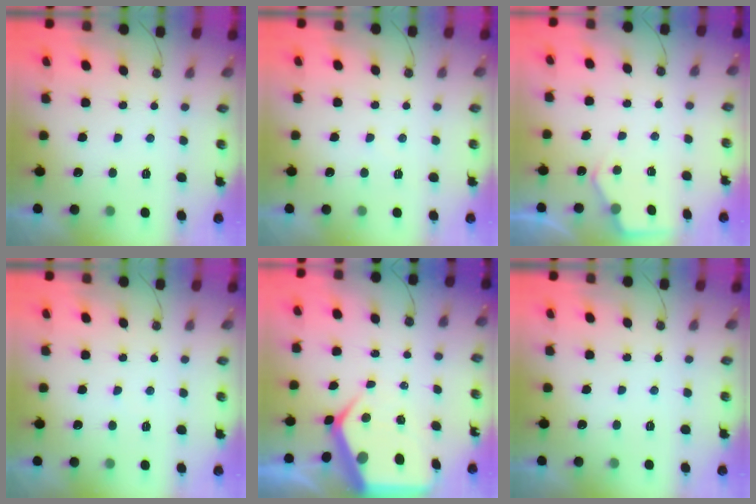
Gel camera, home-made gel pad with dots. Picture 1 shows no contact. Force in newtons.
{"total": 3.6, "press": 3.6, "slide": 0.5}
{"total": 3.6, "press": 3.6, "slide": 0.5}
{"total": 2.8, "press": 2.7, "slide": 0.4}
{"total": 9.5, "press": 9.4, "slide": 0.9}
{"total": 0.0}